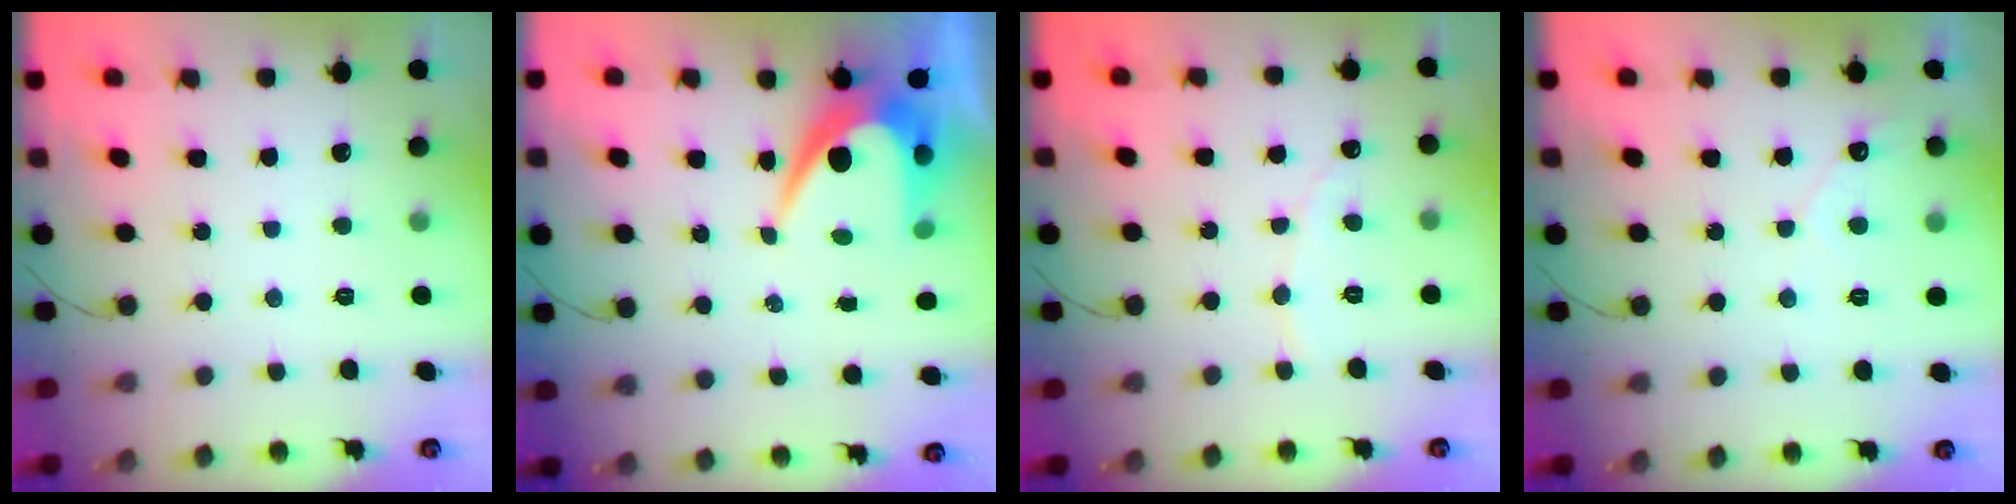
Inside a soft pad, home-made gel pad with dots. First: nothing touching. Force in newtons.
{"total": 8.8, "press": 8.8, "slide": 0.6}
{"total": 2.5, "press": 2.5, "slide": 0.1}
{"total": 2.9, "press": 2.9, "slide": 0.1}